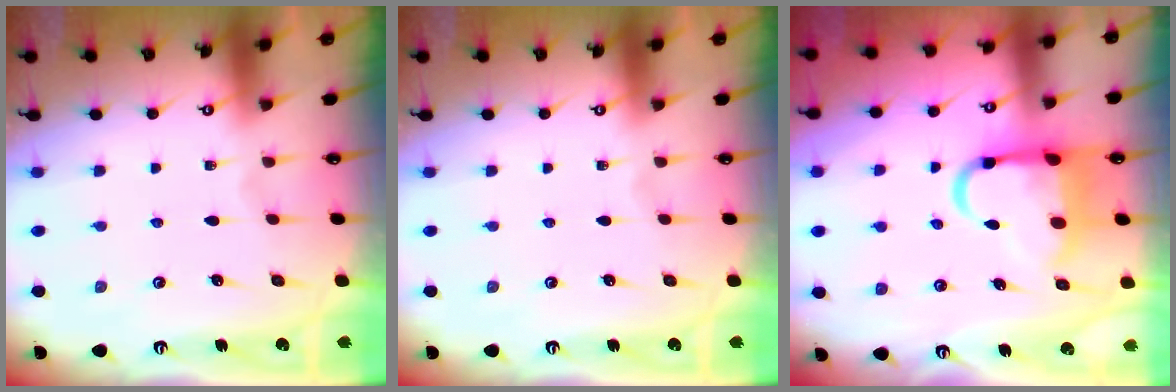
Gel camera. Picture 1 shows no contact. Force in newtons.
{"total": 0.0}
{"total": 11.7, "press": 11.6, "slide": 1.6}